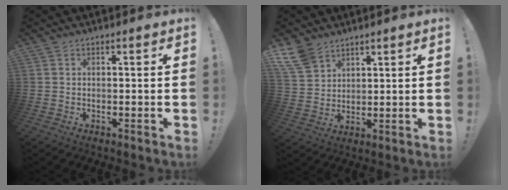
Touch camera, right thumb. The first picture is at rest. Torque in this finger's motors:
{"motor_torque": [0.02, 0.02, 0.18, 0.07, 0.00]}